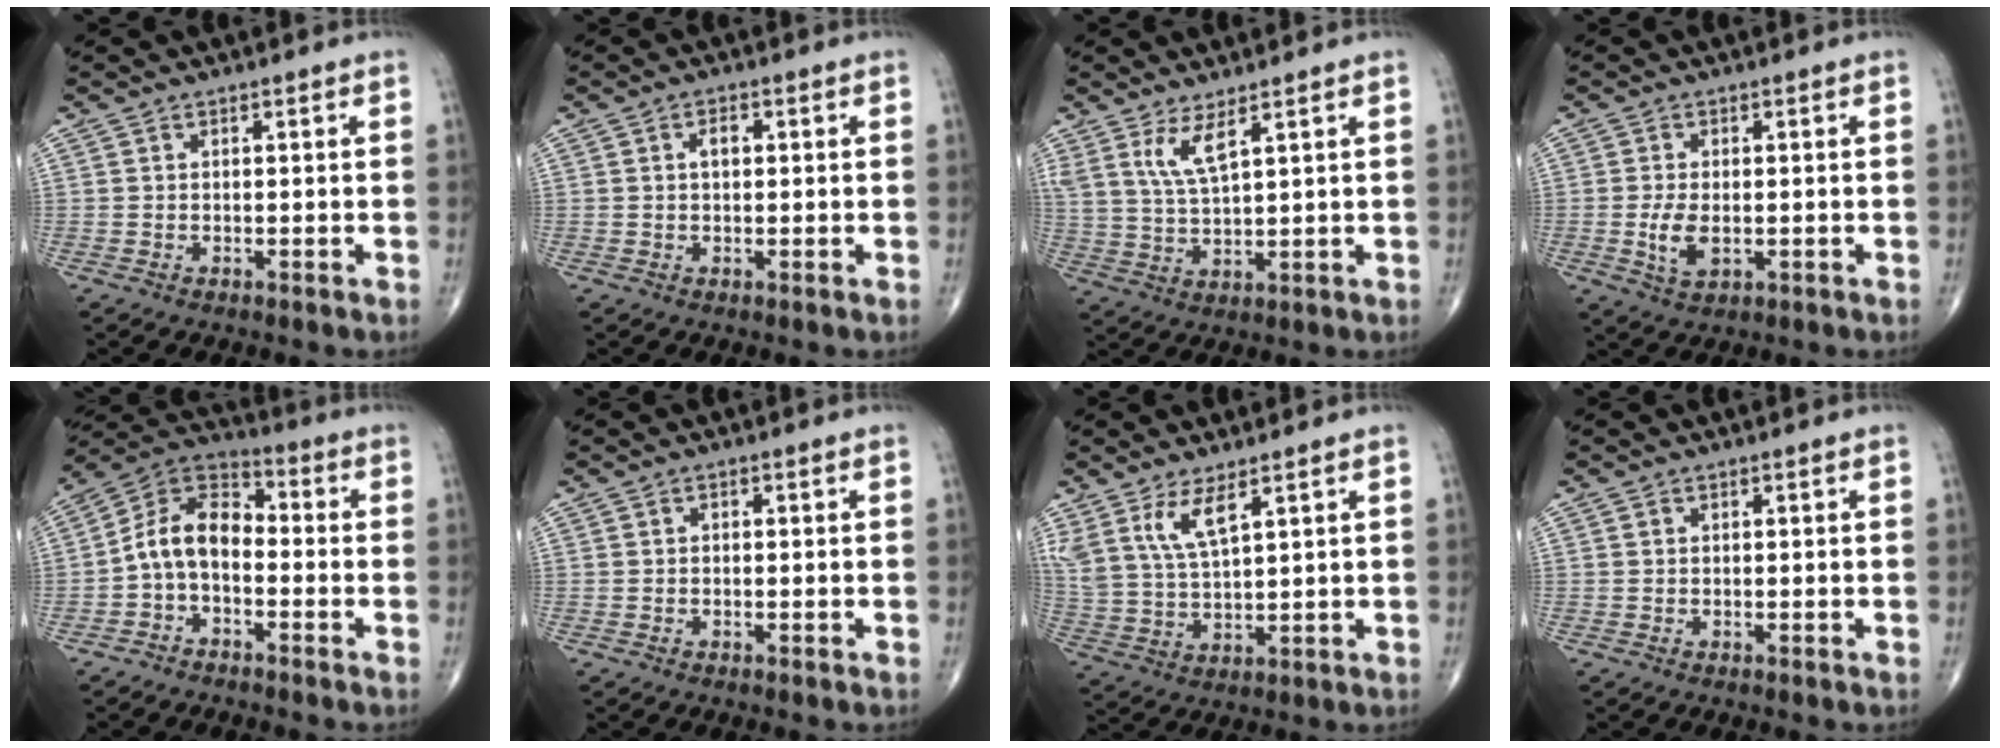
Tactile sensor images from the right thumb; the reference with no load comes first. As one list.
[{"total": 2.4, "force": [0.4, 1.4, 1.9], "torque": [-0.030, 0.005, 0.006]}, {"total": 5.7, "force": [3.4, 1.2, 4.4], "torque": [-0.093, -0.026, 0.076]}, {"total": 4.8, "force": [-0.7, 2.6, 4.0], "torque": [-0.080, -0.009, -0.009]}, {"total": 9.8, "force": [-2.1, 6.2, 7.3], "torque": [-0.120, 0.048, -0.055]}, {"total": 0.5, "force": [0.0, 0.4, 0.4], "torque": [-0.003, 0.001, -0.003]}, {"total": 8.0, "force": [4.7, 2.6, 5.9], "torque": [-0.124, -0.021, 0.105]}, {"total": 0.0}]